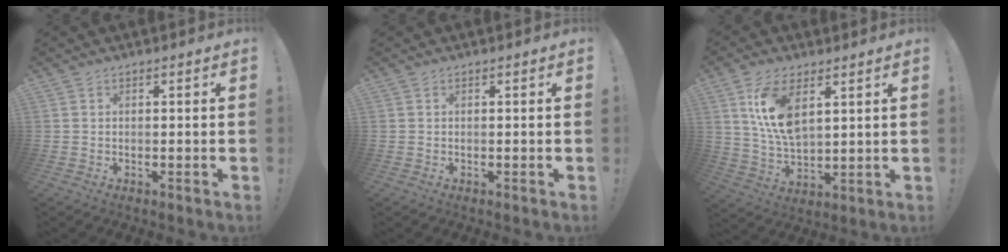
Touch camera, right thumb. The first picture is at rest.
{"total": 0.0}
{"total": 11.8, "force": [5.4, 5.7, 8.8], "torque": [-0.175, -0.025, 0.095]}